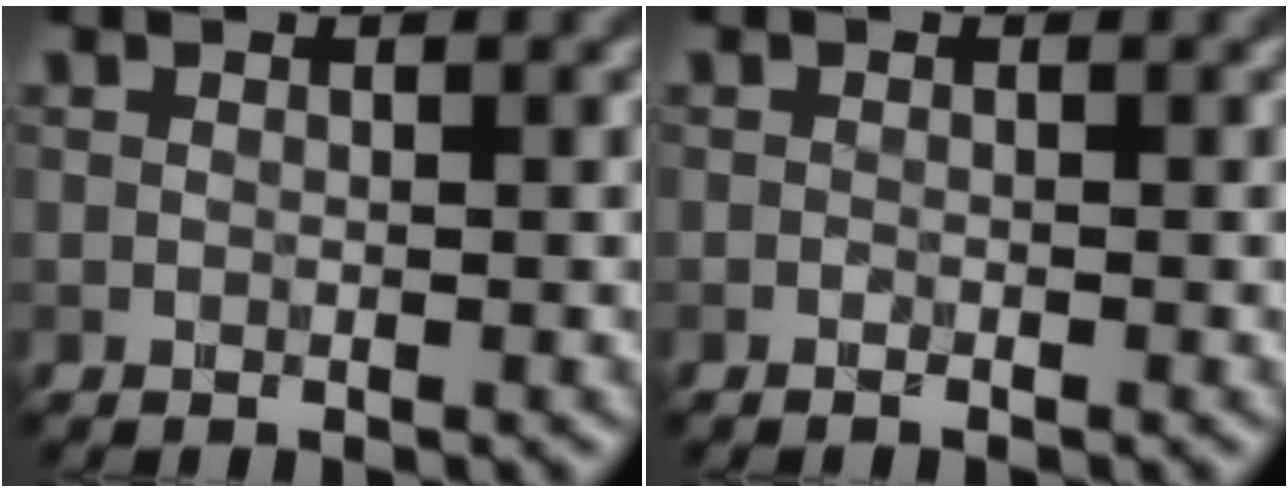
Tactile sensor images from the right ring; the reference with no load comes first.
{"total": 0.5, "force": [-0.5, 0.2, 0.1], "torque": [0.001, -0.006, -0.009]}